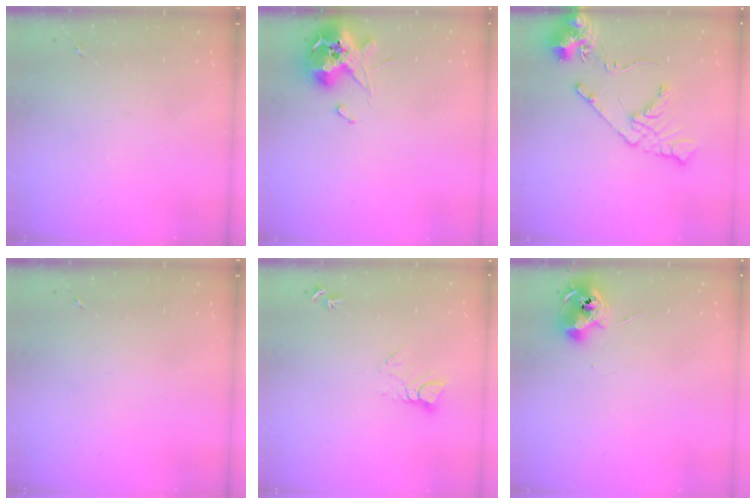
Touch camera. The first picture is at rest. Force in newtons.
{"total": 12.1, "press": 12.0, "slide": 1.5}
{"total": 13.0, "press": 12.9, "slide": 1.7}
{"total": 0.0}
{"total": 4.9, "press": 4.9, "slide": 0.5}
{"total": 10.2, "press": 10.2, "slide": 0.4}